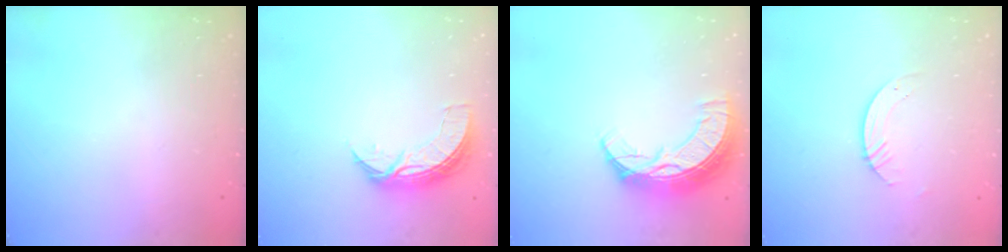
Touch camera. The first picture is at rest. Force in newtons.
{"total": 7.7, "press": 7.7, "slide": 0.7}
{"total": 13.4, "press": 13.3, "slide": 0.9}
{"total": 3.8, "press": 3.8, "slide": 0.4}